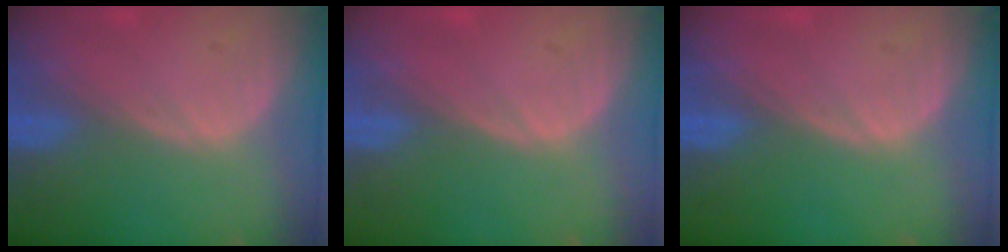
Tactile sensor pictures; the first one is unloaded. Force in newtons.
{"total": 0.0}
{"total": 0.0}